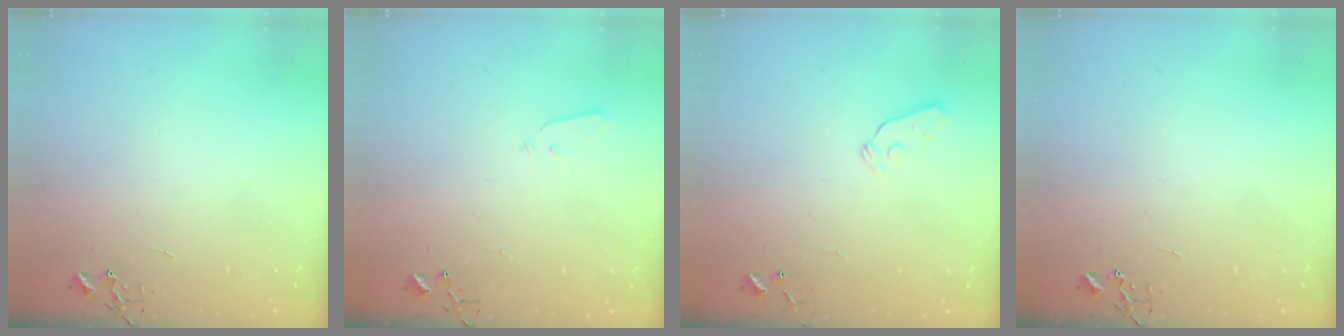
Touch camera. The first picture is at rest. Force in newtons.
{"total": 2.2, "press": 2.2, "slide": 0.4}
{"total": 3.3, "press": 3.2, "slide": 0.7}
{"total": 0.0}